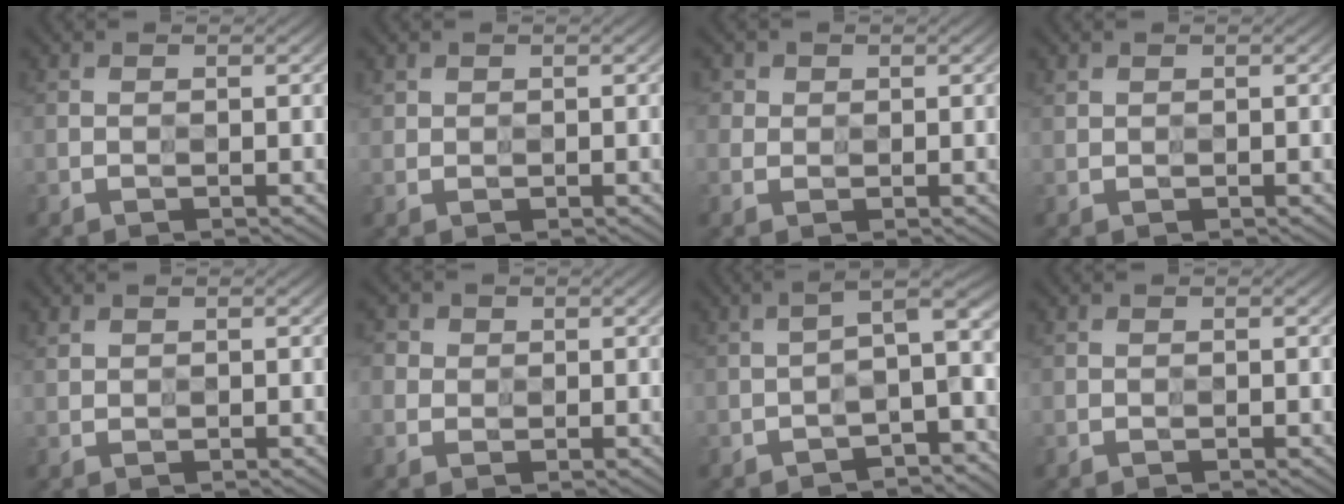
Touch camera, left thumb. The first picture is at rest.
{"total": 1.5, "force": [1.2, 0.9, 0.0], "torque": [-0.008, -0.001, 0.026]}
{"total": 2.5, "force": [1.4, 2.1, 0.0], "torque": [-0.008, 0.000, 0.024]}
{"total": 0.9, "force": [0.8, 0.3, 0.2], "torque": [-0.011, 0.003, 0.019]}
{"total": 1.3, "force": [1.2, 0.6, 0.1], "torque": [-0.008, 0.002, 0.027]}
{"total": 2.9, "force": [1.2, 2.7, 0.4], "torque": [-0.025, 0.000, 0.019]}
{"total": 8.1, "force": [-3.0, 2.2, 7.2], "torque": [-0.116, 0.013, -0.046]}
{"total": 0.0}